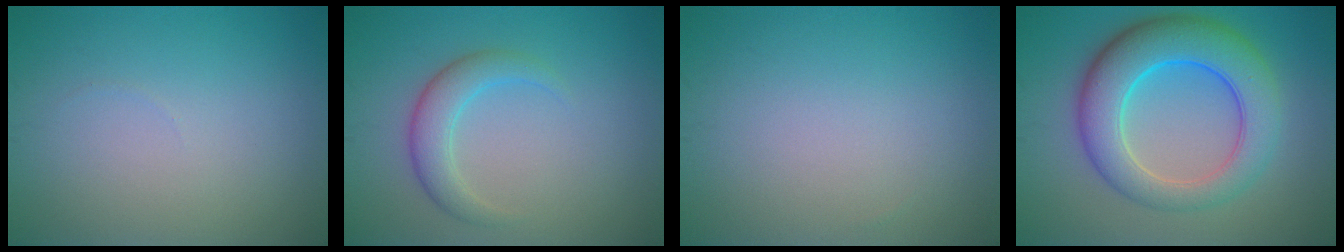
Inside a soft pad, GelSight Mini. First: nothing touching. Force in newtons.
{"total": 3.0, "press": 3.0, "slide": 0.1}
{"total": 0.0}
{"total": 8.8, "press": 8.8, "slide": 0.3}